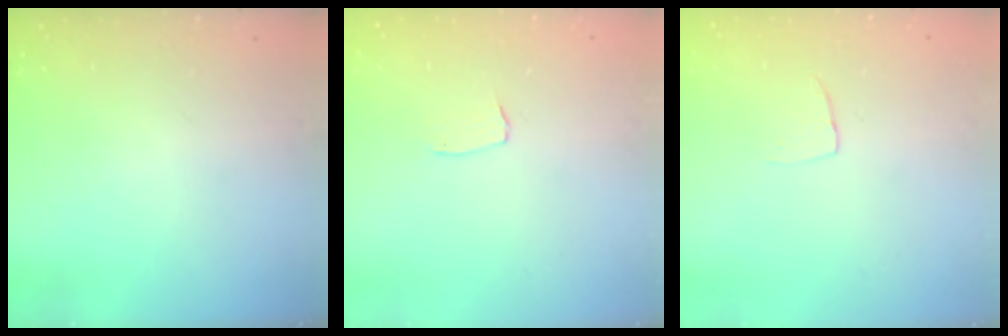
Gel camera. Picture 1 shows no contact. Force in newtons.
{"total": 4.0, "press": 3.9, "slide": 0.2}
{"total": 3.7, "press": 3.7, "slide": 0.2}